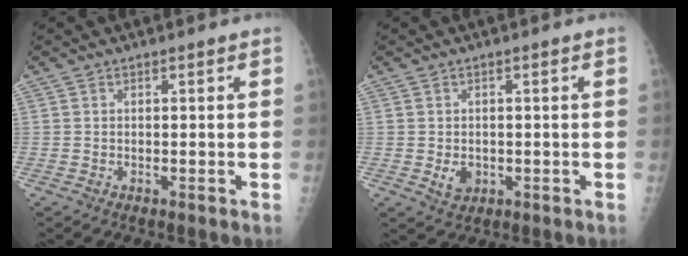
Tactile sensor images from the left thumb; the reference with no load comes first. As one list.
[{"total": 3.0, "force": [-0.4, 2.4, 1.8], "torque": [-0.021, -0.002, 0.001]}]